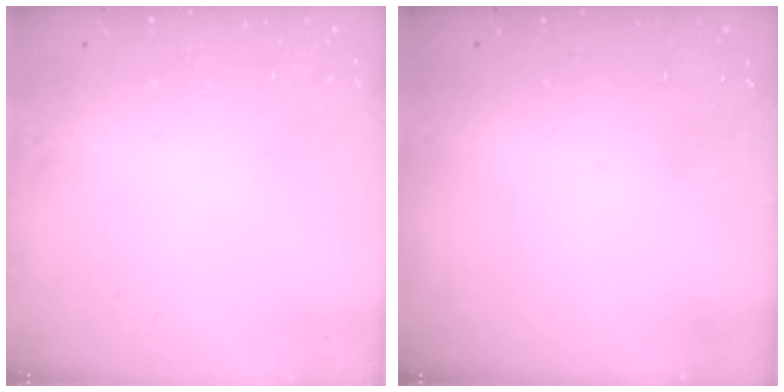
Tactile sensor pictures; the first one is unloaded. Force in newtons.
{"total": 0.0}